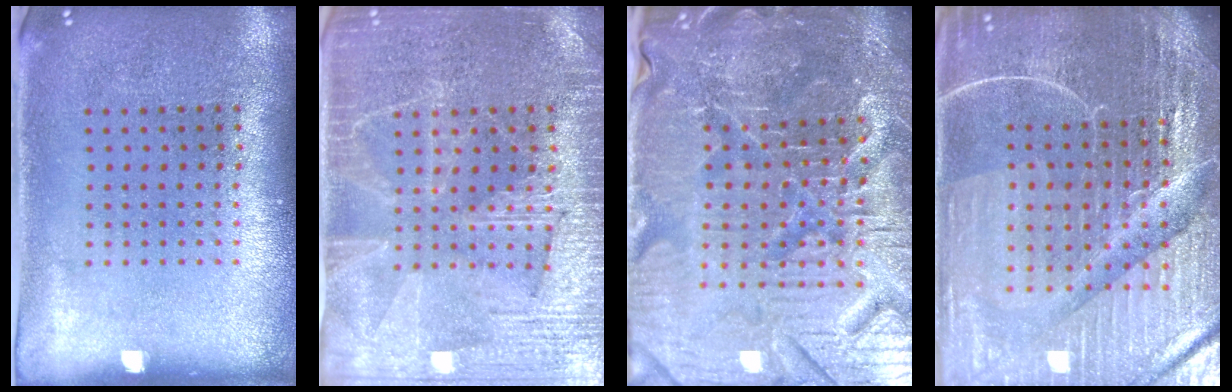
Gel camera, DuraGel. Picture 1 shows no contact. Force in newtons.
{"total": 3.8, "press": 3.7, "slide": 1.0}
{"total": 5.8, "press": 5.5, "slide": 1.9}
{"total": 5.9, "press": 5.4, "slide": 2.5}